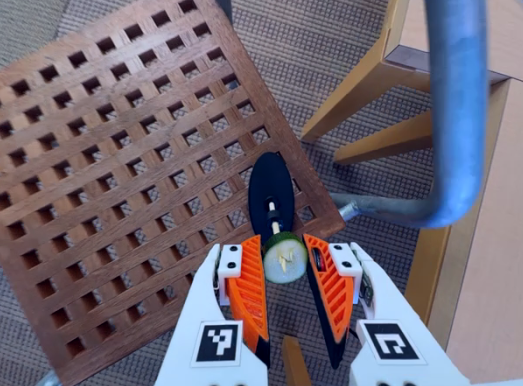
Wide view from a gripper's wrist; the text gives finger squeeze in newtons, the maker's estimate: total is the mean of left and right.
{"total": 8.9, "left": 8.2, "right": 9.7}